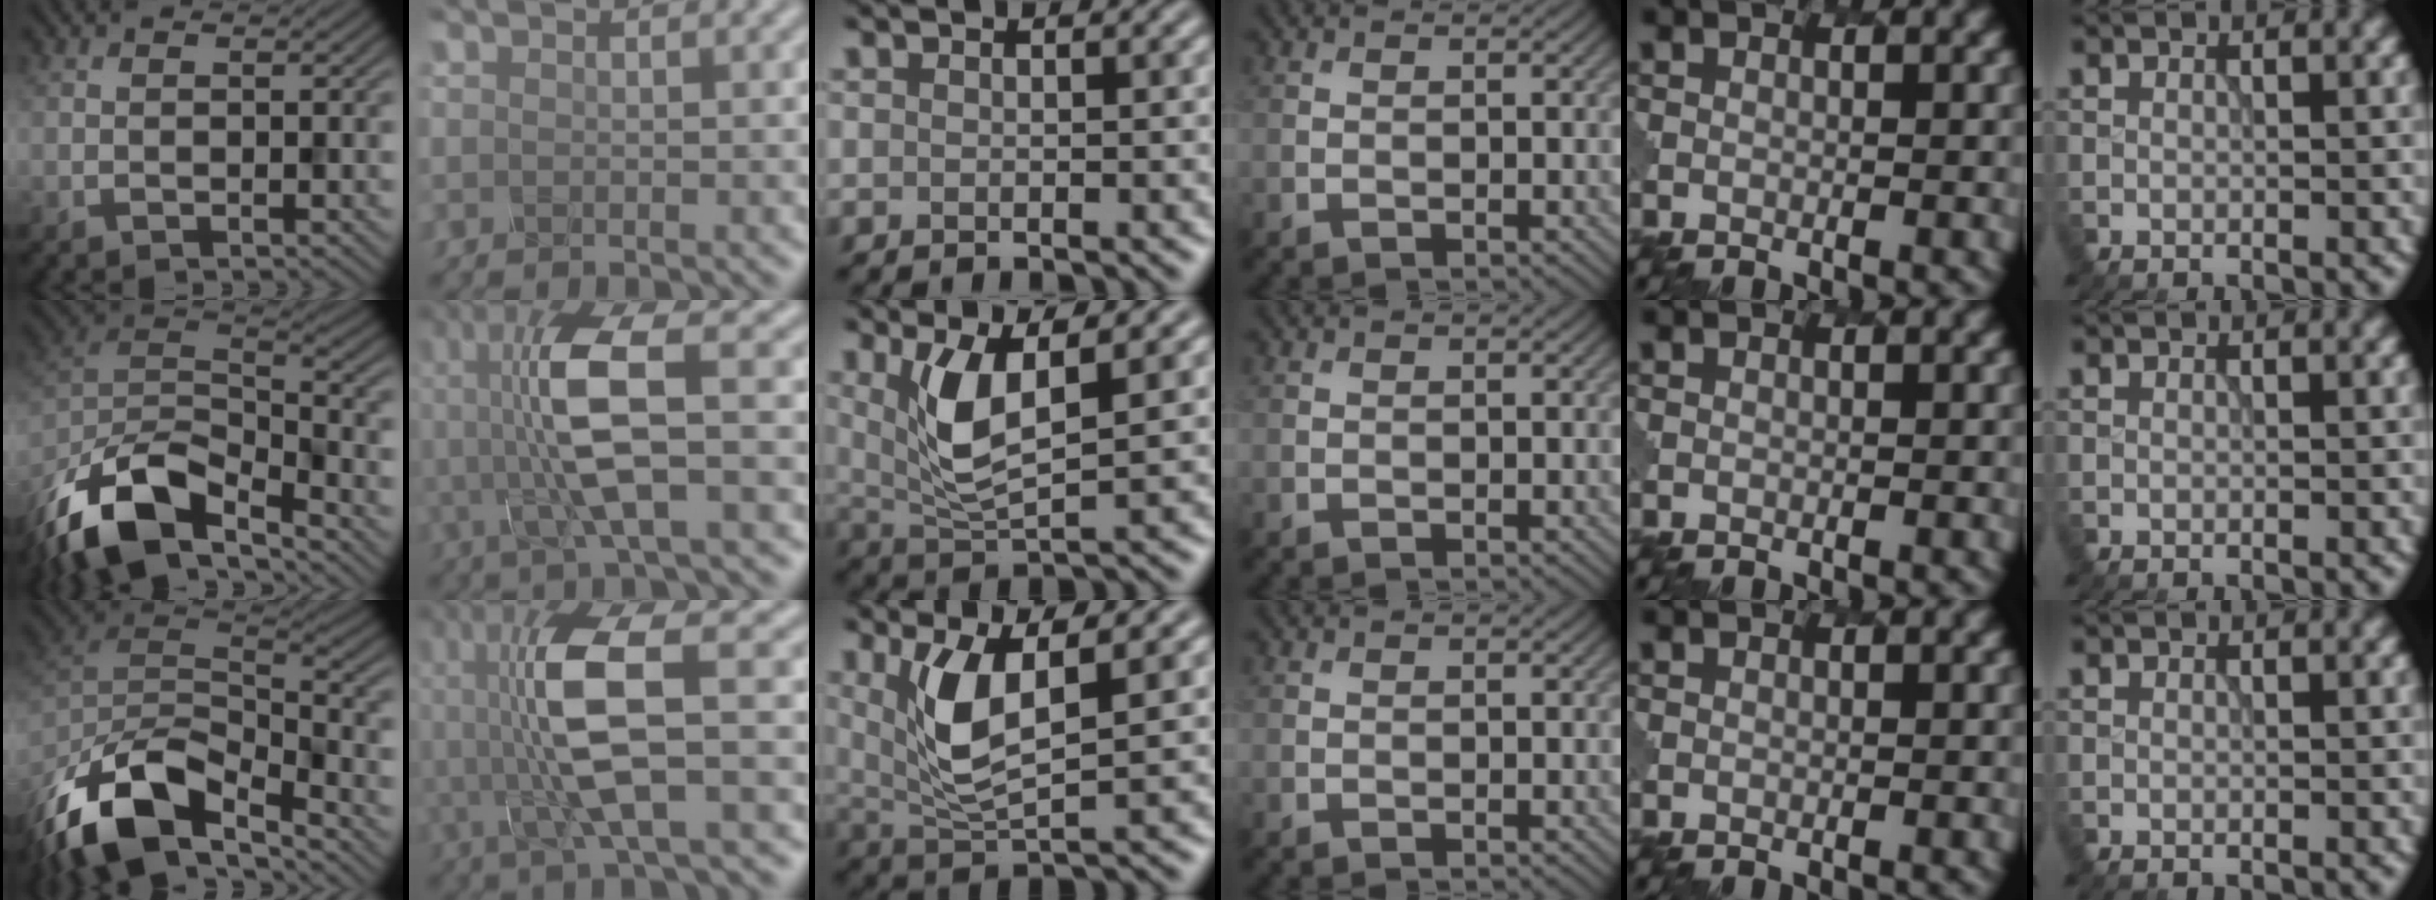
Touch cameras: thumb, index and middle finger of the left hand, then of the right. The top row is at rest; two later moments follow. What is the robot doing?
{"motion": "twist", "object": "rubiks cube"}